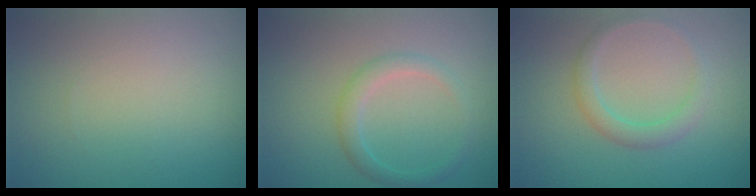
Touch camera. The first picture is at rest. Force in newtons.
{"total": 2.0, "press": 2.0, "slide": 0.2}
{"total": 2.0, "press": 2.0, "slide": 0.1}